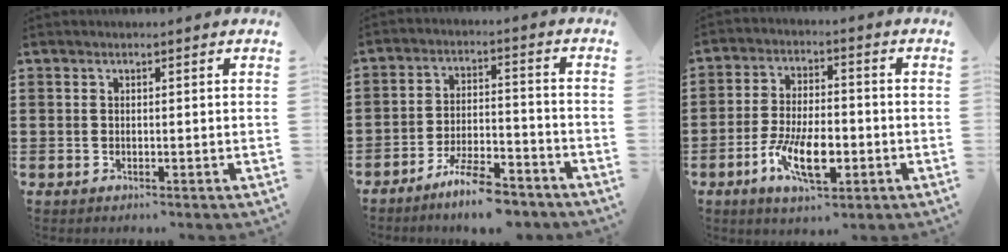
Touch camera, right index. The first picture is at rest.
{"total": 7.4, "force": [-6.5, 1.1, 3.5], "torque": [-0.066, 0.008, -0.121]}
{"total": 9.5, "force": [-3.6, 3.8, 7.9], "torque": [-0.167, -0.009, -0.065]}